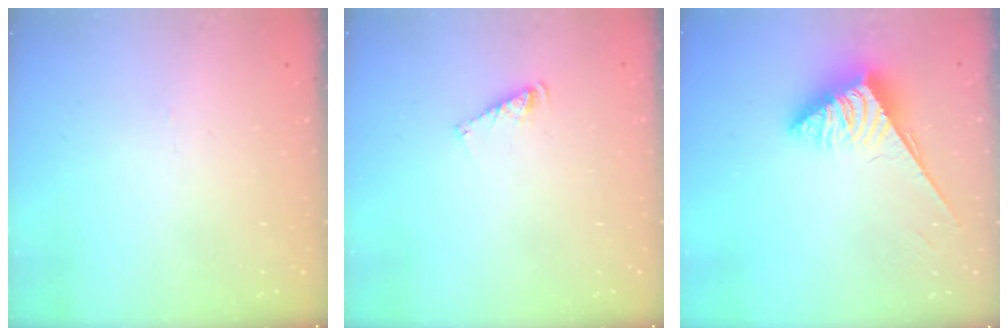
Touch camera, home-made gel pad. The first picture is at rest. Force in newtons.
{"total": 4.6, "press": 4.5, "slide": 0.3}
{"total": 3.8, "press": 3.8, "slide": 0.6}